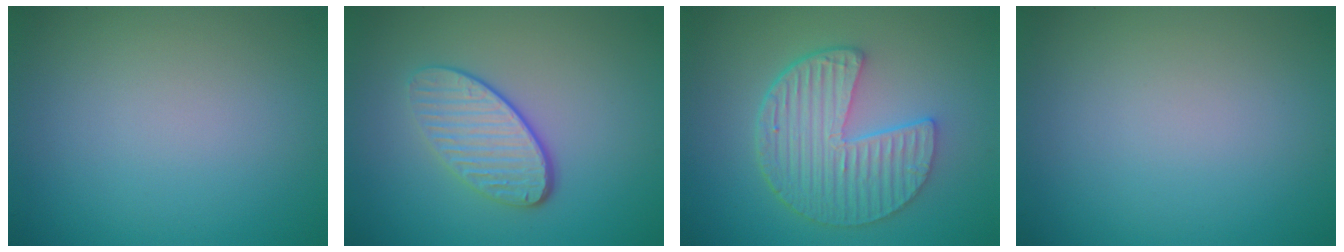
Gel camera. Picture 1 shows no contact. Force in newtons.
{"total": 3.8, "press": 3.0, "slide": 2.4}
{"total": 6.3, "press": 4.8, "slide": 4.1}
{"total": 0.0}